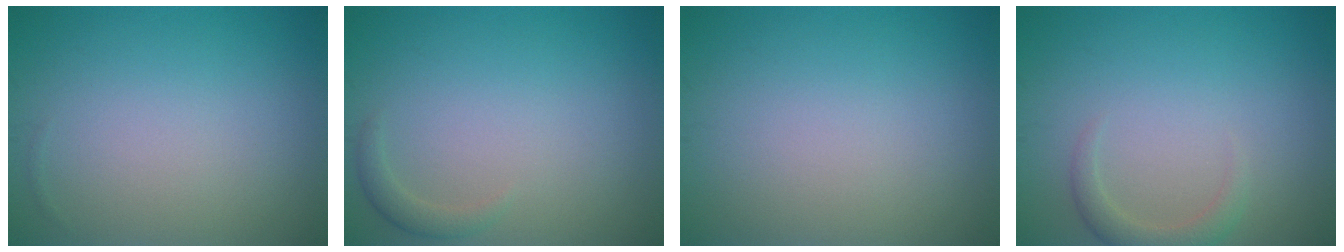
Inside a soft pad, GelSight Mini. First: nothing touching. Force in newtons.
{"total": 1.2, "press": 1.2, "slide": 0.2}
{"total": 0.0}
{"total": 2.0, "press": 2.0, "slide": 0.3}